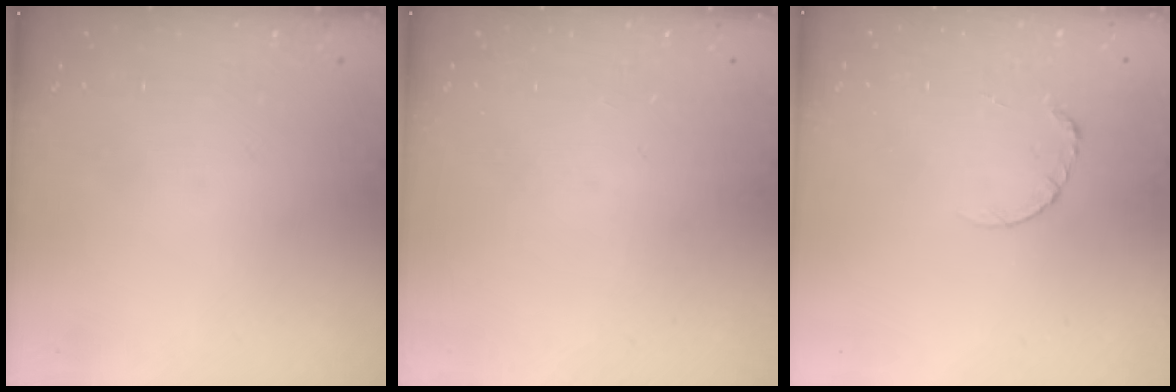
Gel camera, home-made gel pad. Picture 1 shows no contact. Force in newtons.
{"total": 0.0}
{"total": 3.4, "press": 3.4, "slide": 0.4}